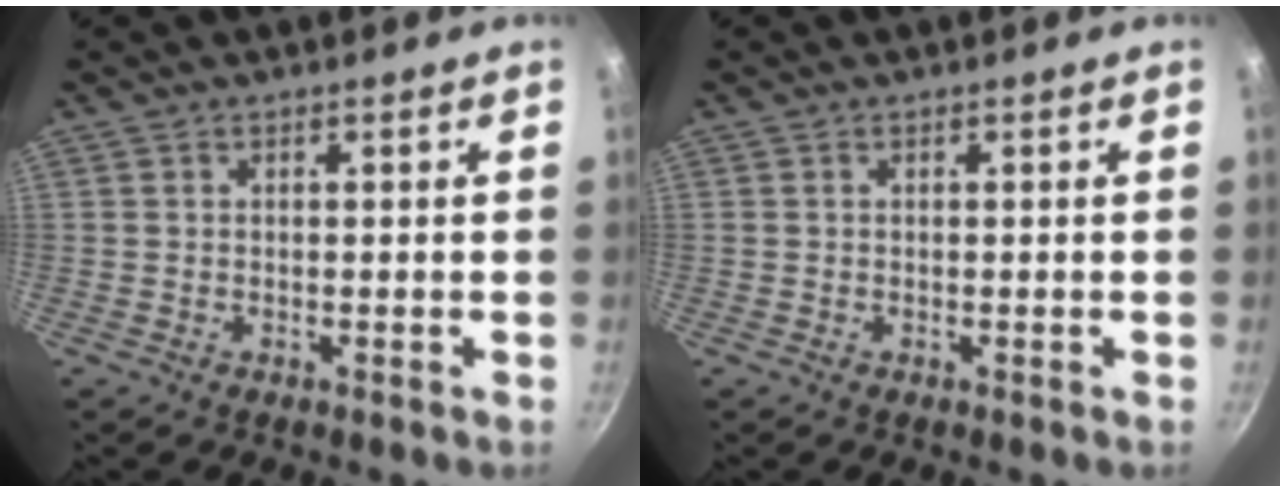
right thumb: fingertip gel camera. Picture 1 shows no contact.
{"total": 0.0}